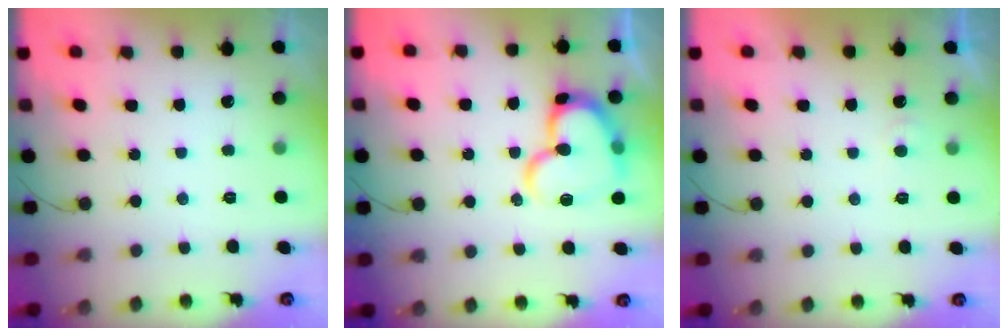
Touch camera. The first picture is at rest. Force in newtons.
{"total": 15.9, "press": 15.8, "slide": 1.9}
{"total": 3.3, "press": 3.3, "slide": 0.2}